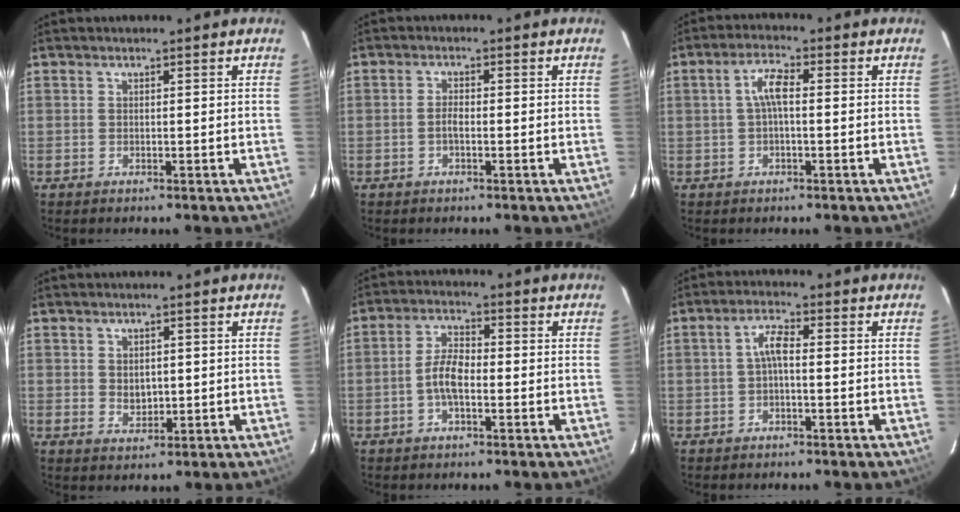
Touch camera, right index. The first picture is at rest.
{"total": 2.0, "force": [-0.6, 0.8, 1.7], "torque": [-0.036, 0.005, -0.012]}
{"total": 4.0, "force": [0.0, 1.2, 3.8], "torque": [-0.077, 0.012, 0.001]}
{"total": 3.1, "force": [0.3, 2.4, 1.9], "torque": [-0.030, 0.001, 0.009]}
{"total": 5.3, "force": [-1.5, 2.2, 4.6], "torque": [-0.097, 0.013, -0.030]}
{"total": 3.2, "force": [-0.5, 0.9, 3.0], "torque": [-0.062, 0.012, -0.010]}